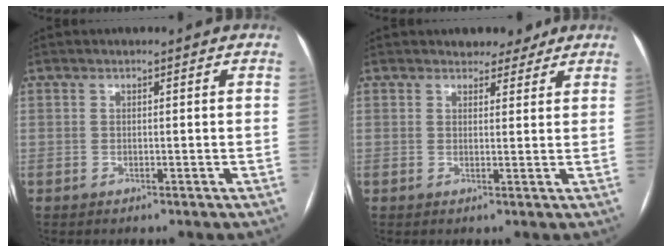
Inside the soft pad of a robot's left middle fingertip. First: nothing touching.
{"total": 3.3, "force": [2.8, 1.7, 0.7], "torque": [-0.005, 0.005, 0.035]}